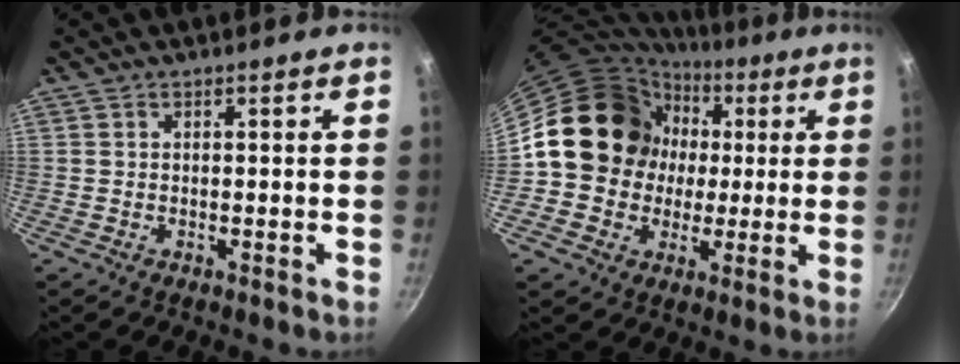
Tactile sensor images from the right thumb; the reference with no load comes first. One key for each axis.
{"total": 17.2, "fx": 1.7, "fy": 15.4, "fz": 7.6, "tx": -0.103, "ty": 0.026, "tz": 0.025}